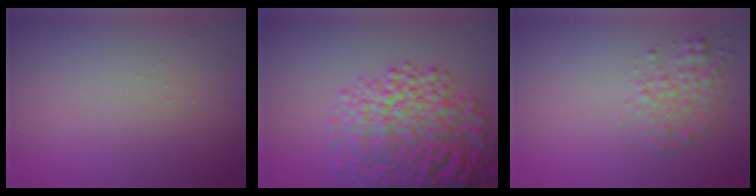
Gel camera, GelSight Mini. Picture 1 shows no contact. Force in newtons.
{"total": 11.4, "press": 11.4, "slide": 0.5}
{"total": 2.2, "press": 2.2, "slide": 0.1}